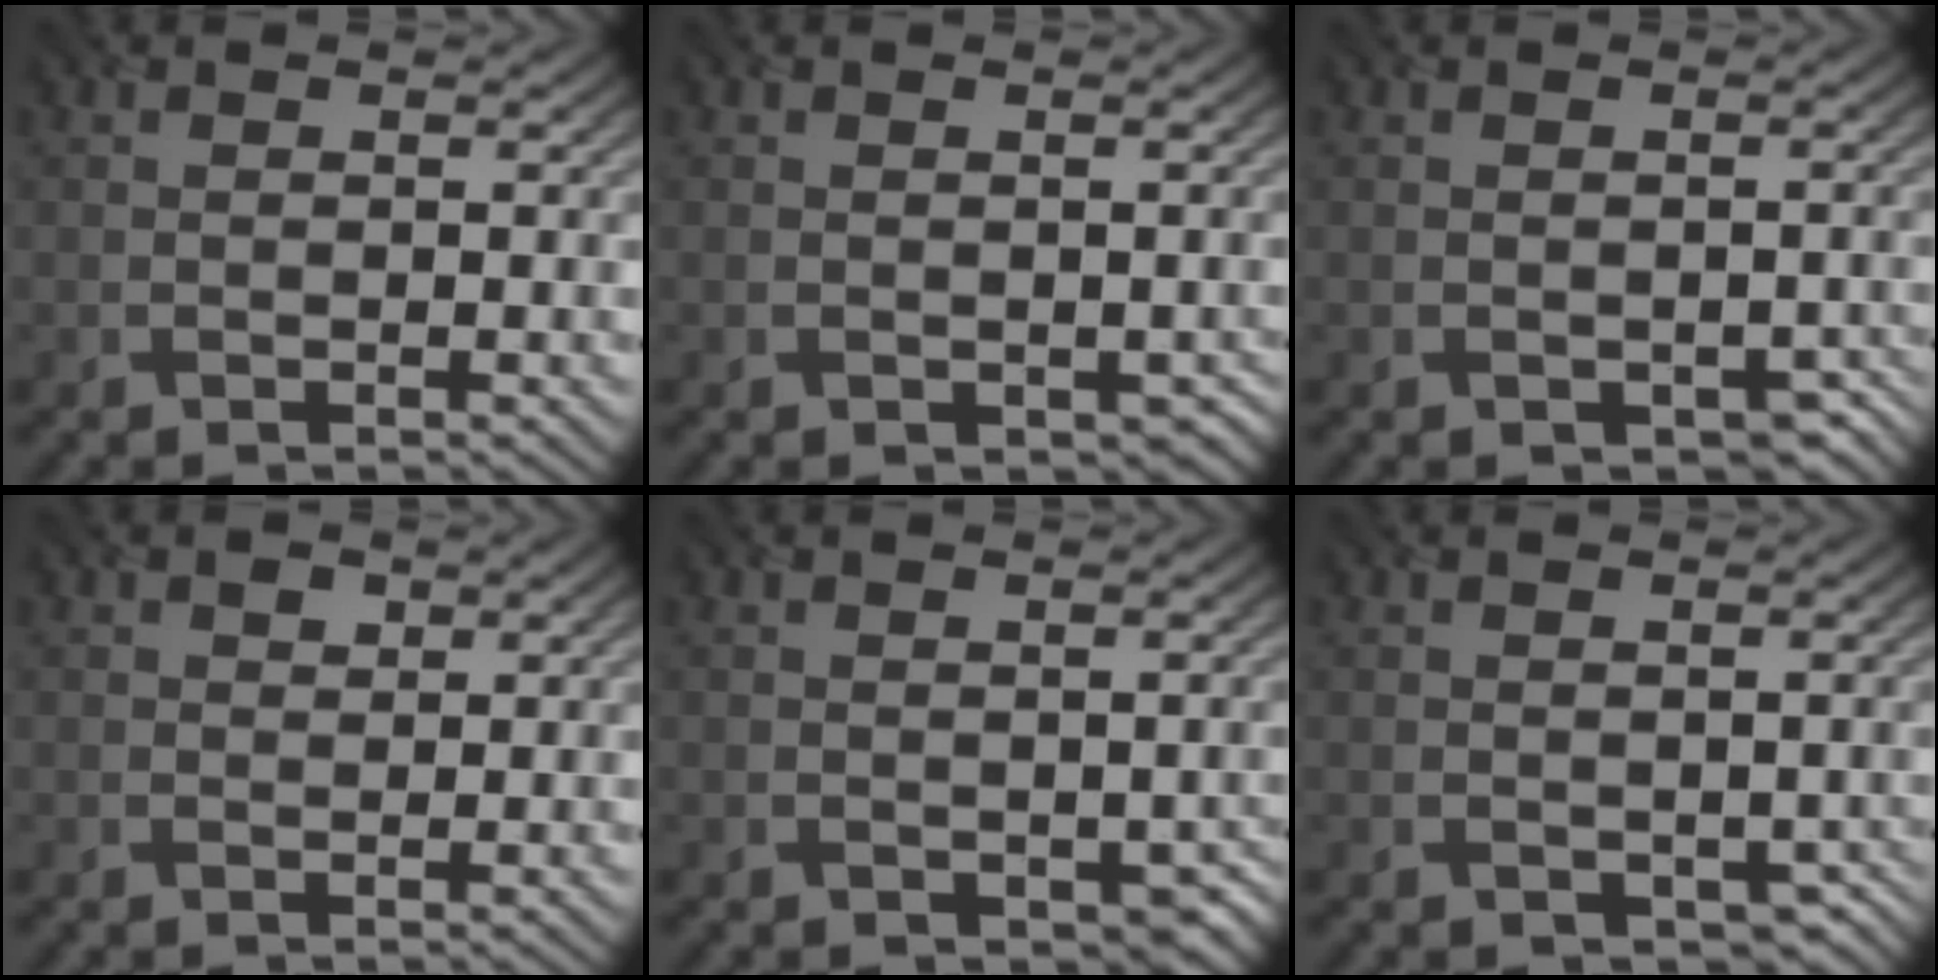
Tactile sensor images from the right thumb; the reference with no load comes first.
{"total": 1.0, "force": [-0.4, 0.9, 0.3], "torque": [-0.010, -0.011, -0.004]}
{"total": 2.9, "force": [-1.8, 2.1, 0.9], "torque": [-0.017, -0.006, -0.014]}
{"total": 0.8, "force": [0.5, 0.6, 0.2], "torque": [0.000, -0.003, 0.008]}
{"total": 2.1, "force": [-0.8, 1.6, 1.0], "torque": [-0.019, -0.016, -0.009]}
{"total": 2.4, "force": [-1.0, 1.9, 0.9], "torque": [-0.021, -0.019, -0.010]}